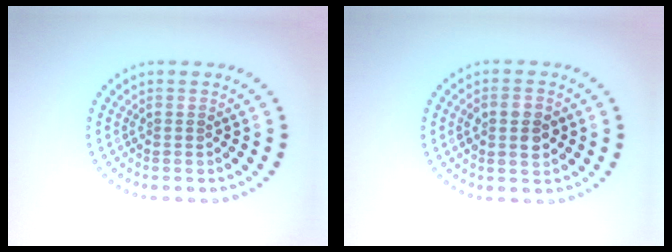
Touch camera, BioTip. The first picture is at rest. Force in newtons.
{"total": 2.7, "press": 2.7, "slide": 0.3}